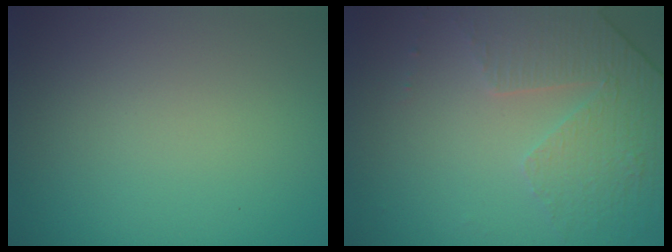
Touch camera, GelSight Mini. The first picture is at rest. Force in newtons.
{"total": 4.6, "press": 3.3, "slide": 3.3}